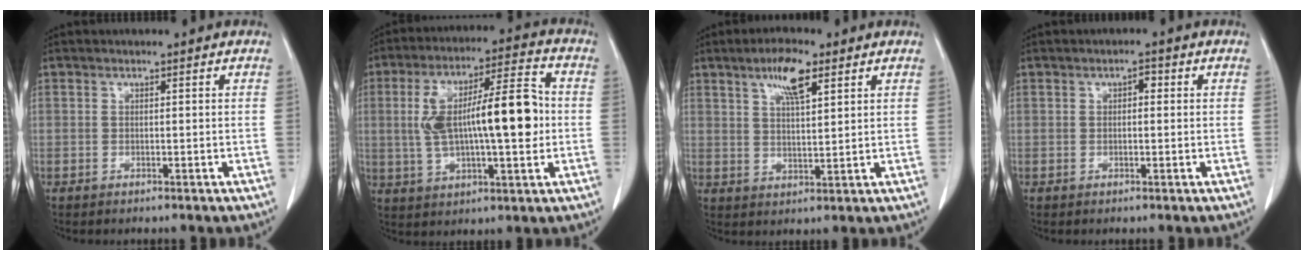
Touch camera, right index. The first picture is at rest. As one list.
[{"total": 17.1, "force": [0.4, 4.6, 16.5], "torque": [-0.295, 0.032, 0.013]}, {"total": 7.2, "force": [4.0, 2.0, 5.7], "torque": [-0.108, 0.004, 0.072]}, {"total": 1.8, "force": [0.4, 1.0, 1.5], "torque": [-0.023, 0.010, 0.004]}]